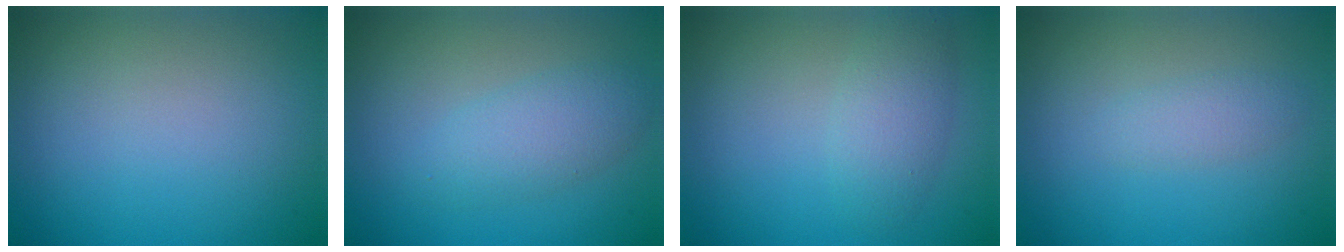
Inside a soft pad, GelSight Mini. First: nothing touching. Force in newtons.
{"total": 2.9, "press": 2.9, "slide": 0.1}
{"total": 2.7, "press": 2.7, "slide": 0.1}
{"total": 1.5, "press": 1.5, "slide": 0.0}